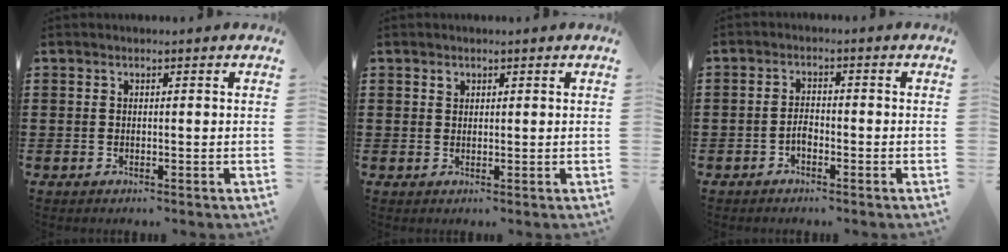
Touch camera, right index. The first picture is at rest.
{"total": 0.8, "force": [0.5, 0.5, 0.2], "torque": [-0.007, 0.000, 0.011]}
{"total": 2.0, "force": [-1.1, 1.0, 1.3], "torque": [-0.027, 0.002, -0.022]}